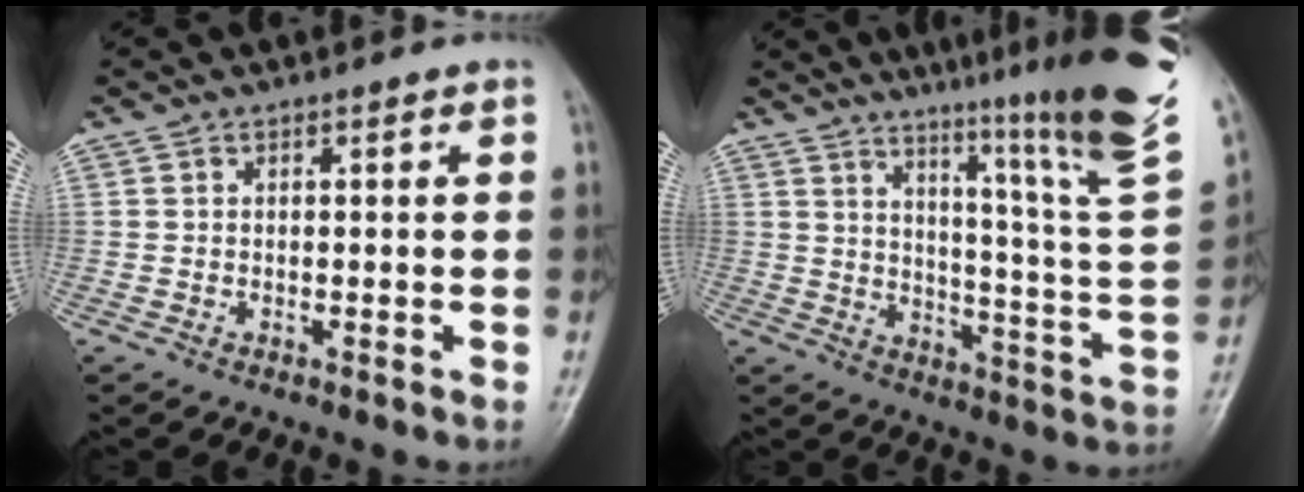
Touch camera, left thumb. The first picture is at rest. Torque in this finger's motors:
{"motor_torque": [2.96, 2.04, 0.87, -1.91, 0.24]}